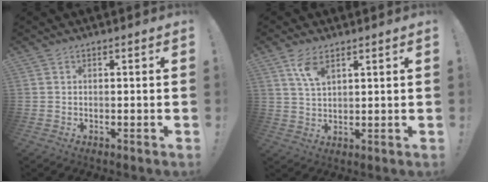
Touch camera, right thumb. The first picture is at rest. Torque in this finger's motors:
{"motor_torque": [0.29, 1.50, 0.13, -0.13, 0.00]}